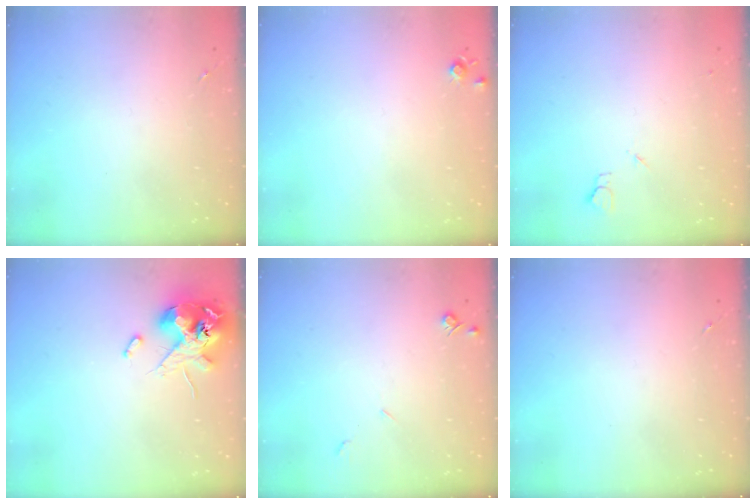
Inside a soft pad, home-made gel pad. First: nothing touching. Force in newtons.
{"total": 5.1, "press": 5.1, "slide": 0.7}
{"total": 2.7, "press": 2.6, "slide": 0.3}
{"total": 13.1, "press": 12.9, "slide": 2.2}
{"total": 4.2, "press": 4.2, "slide": 0.7}
{"total": 0.0}